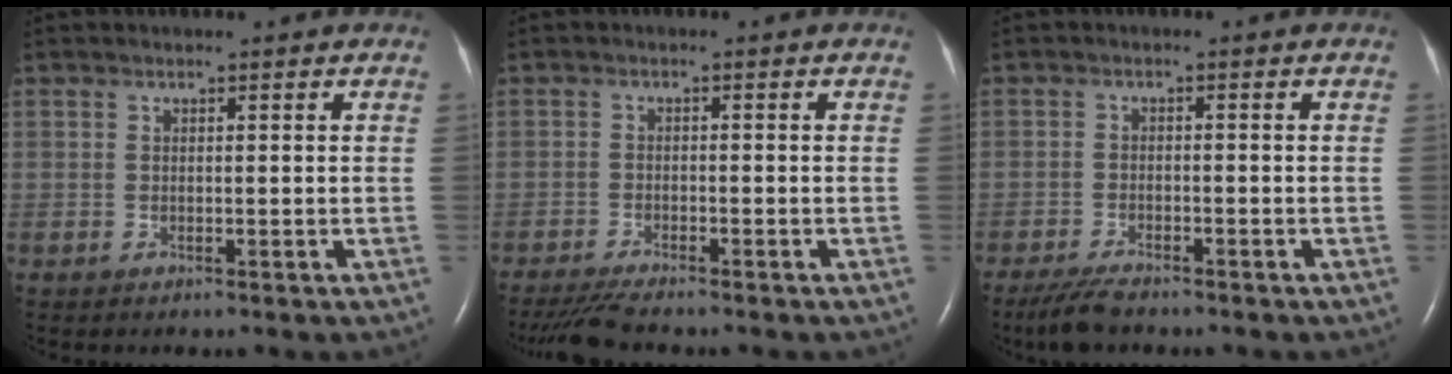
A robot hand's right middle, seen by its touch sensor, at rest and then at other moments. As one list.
[{"total": 5.3, "force": [-4.6, 0.2, 2.5], "torque": [-0.046, -0.018, -0.079]}, {"total": 4.6, "force": [-3.7, 1.0, 2.4], "torque": [-0.053, -0.012, -0.065]}]